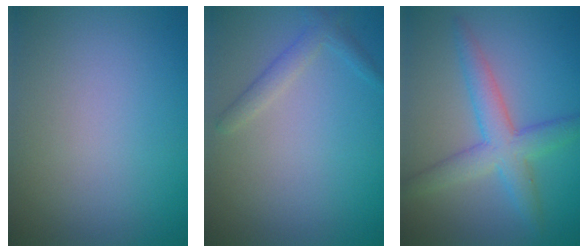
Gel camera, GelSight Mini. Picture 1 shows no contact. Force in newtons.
{"total": 1.7, "press": 1.7, "slide": 0.0}
{"total": 4.7, "press": 4.7, "slide": 0.1}